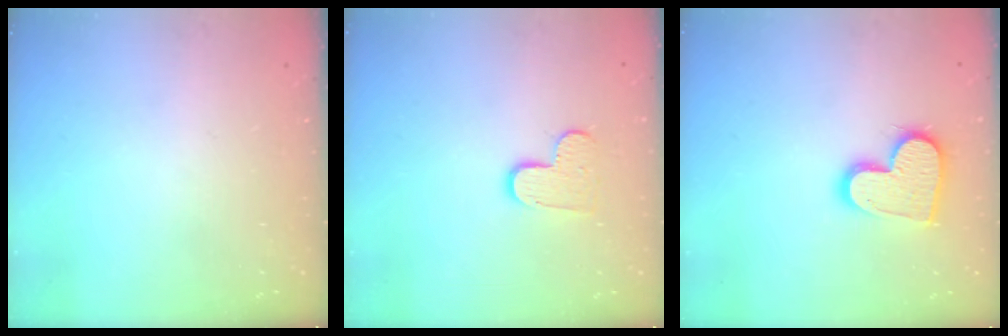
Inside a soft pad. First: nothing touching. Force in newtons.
{"total": 8.5, "press": 8.4, "slide": 0.6}
{"total": 14.9, "press": 14.9, "slide": 1.0}